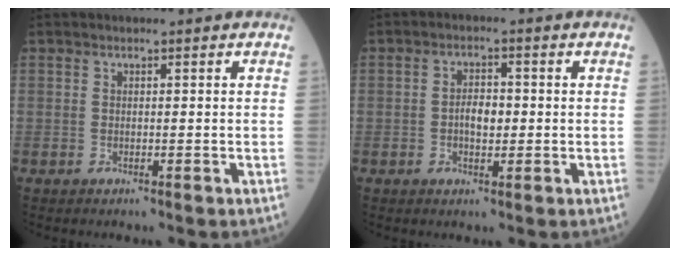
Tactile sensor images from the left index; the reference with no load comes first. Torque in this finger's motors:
{"motor_torque": [0.12, 0.06, 0.08, 0.05]}